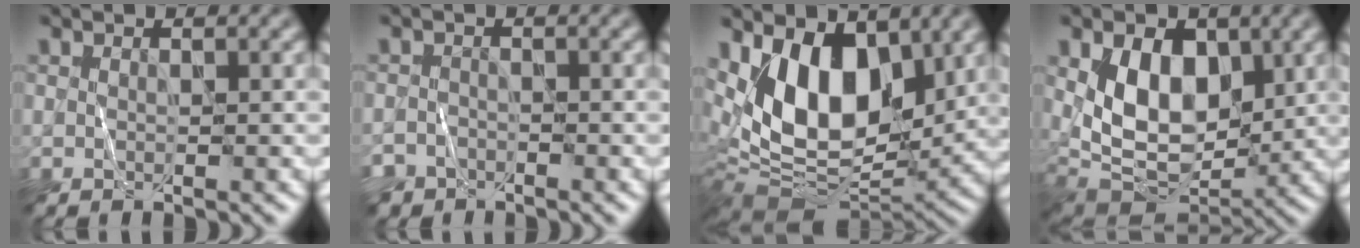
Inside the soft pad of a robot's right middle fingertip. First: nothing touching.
{"total": 2.8, "force": [-2.4, 1.5, 0.1], "torque": [0.011, 0.002, -0.040]}
{"total": 11.4, "force": [2.9, 6.7, 8.8], "torque": [-0.155, -0.014, 0.049]}
{"total": 8.1, "force": [1.6, 5.1, 6.1], "torque": [-0.103, -0.011, 0.025]}